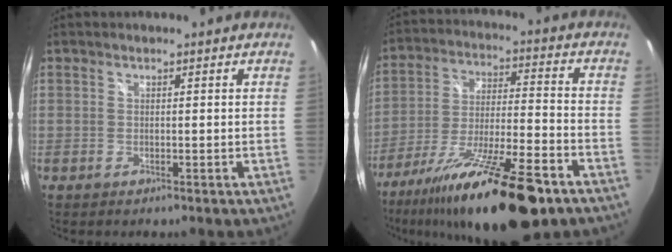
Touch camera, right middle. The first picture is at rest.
{"total": 23.7, "force": [-16.4, 4.7, 16.4], "torque": [-0.301, -0.045, -0.267]}